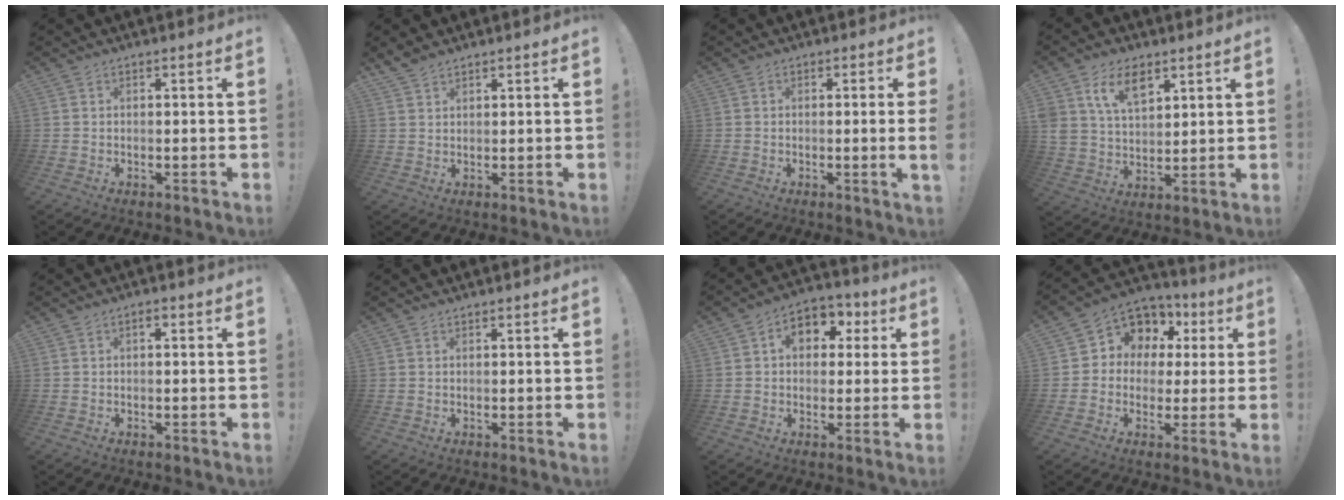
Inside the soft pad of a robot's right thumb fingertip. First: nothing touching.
{"total": 2.8, "force": [2.4, 1.0, 1.0], "torque": [-0.015, -0.014, 0.046]}
{"total": 2.8, "force": [-0.2, -0.7, 2.8], "torque": [-0.037, -0.010, -0.003]}
{"total": 11.4, "force": [6.9, 6.6, 6.2], "torque": [-0.111, -0.025, 0.134]}
{"total": 0.8, "force": [-0.1, 0.4, 0.7], "torque": [-0.014, 0.005, -0.004]}
{"total": 0.5, "force": [0.5, -0.1, 0.0], "torque": [0.008, -0.004, 0.009]}
{"total": 9.1, "force": [2.3, 7.1, 5.2], "torque": [-0.059, 0.000, 0.042]}
{"total": 9.3, "force": [2.9, 8.0, 3.7], "torque": [-0.051, -0.020, 0.061]}